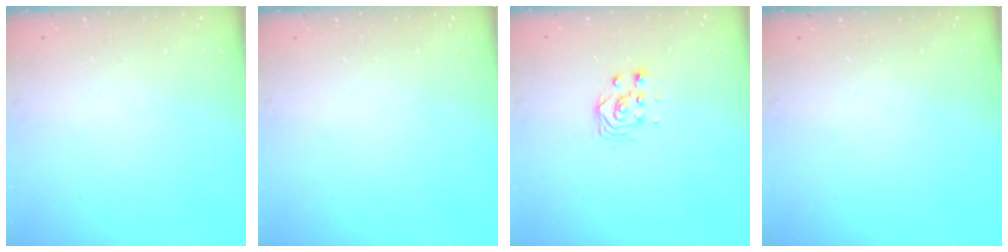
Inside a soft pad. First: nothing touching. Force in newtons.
{"total": 0.0}
{"total": 3.0, "press": 3.0, "slide": 0.0}
{"total": 0.0}